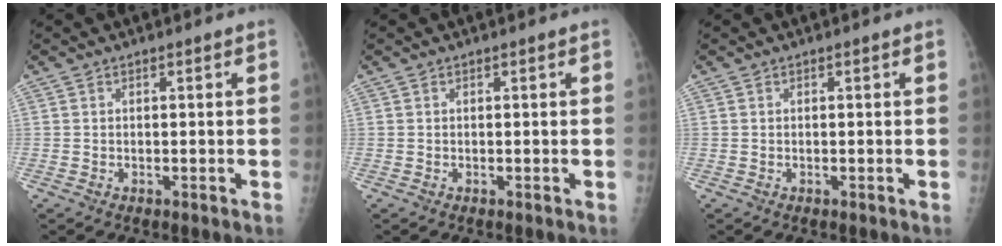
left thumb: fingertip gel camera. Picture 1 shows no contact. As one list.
[{"total": 0.0}, {"total": 0.0}]